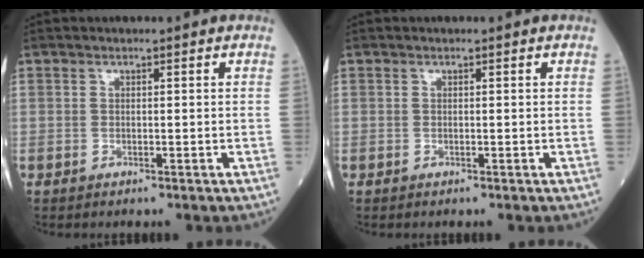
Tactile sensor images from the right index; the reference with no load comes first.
{"total": 0.0}